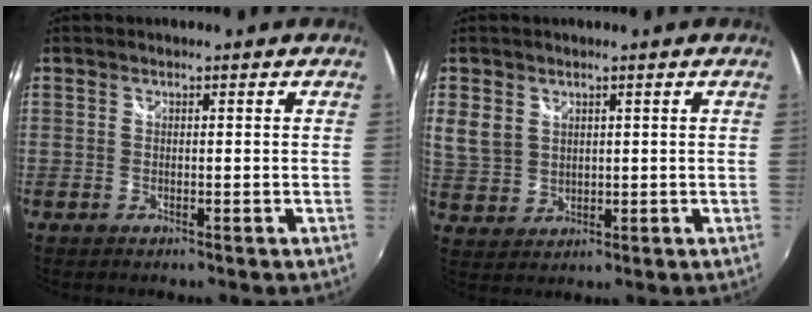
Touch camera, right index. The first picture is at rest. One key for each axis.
{"total": 5.6, "fx": 2.2, "fy": 4.4, "fz": 2.7, "tx": -0.056, "ty": 0.008, "tz": 0.053}